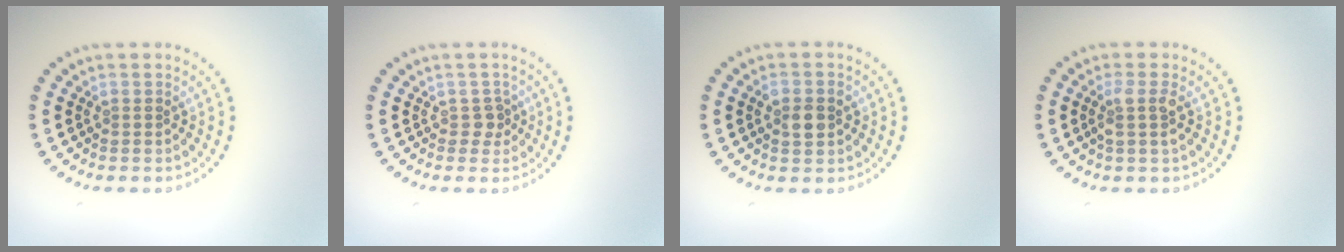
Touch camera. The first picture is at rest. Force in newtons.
{"total": 1.2, "press": 0.9, "slide": 0.7}
{"total": 2.5, "press": 2.5, "slide": 0.2}
{"total": 1.8, "press": 1.5, "slide": 1.0}